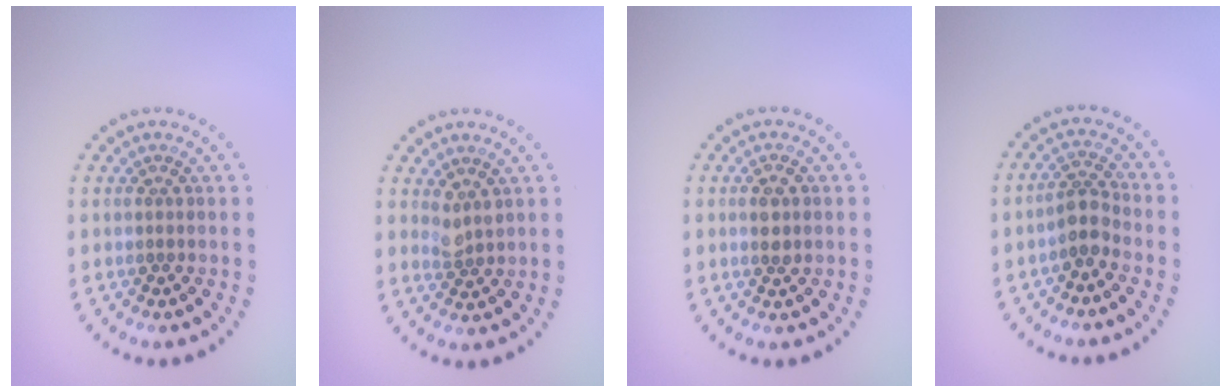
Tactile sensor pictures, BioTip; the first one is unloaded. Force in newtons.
{"total": 1.5, "press": 1.3, "slide": 0.8}
{"total": 1.6, "press": 1.6, "slide": 0.4}
{"total": 2.3, "press": 2.0, "slide": 1.3}